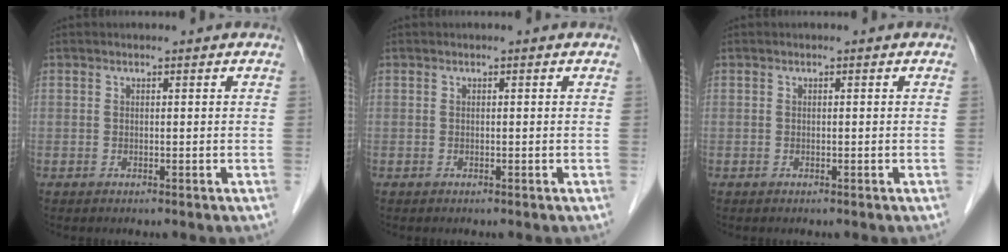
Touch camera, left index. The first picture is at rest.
{"total": 0.0}
{"total": 0.0}